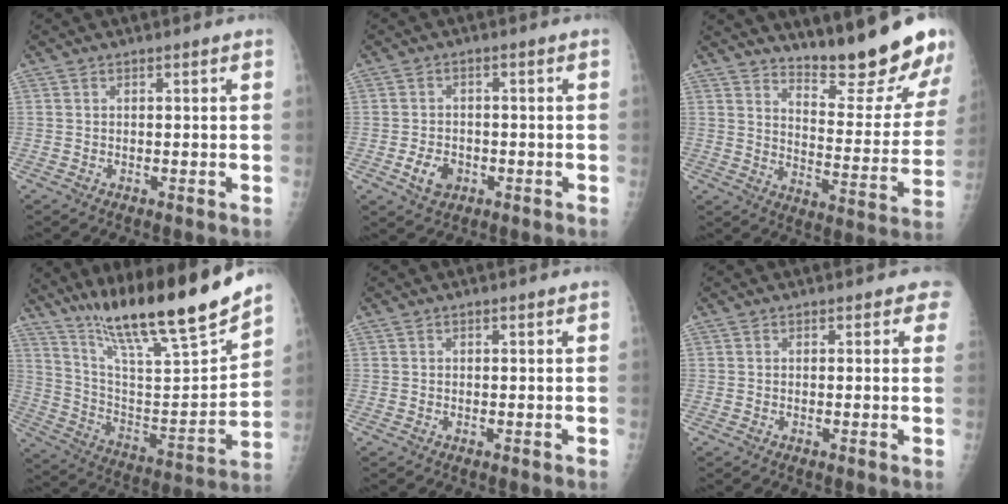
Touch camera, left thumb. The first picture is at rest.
{"total": 4.7, "force": [-1.8, 3.4, 2.7], "torque": [-0.039, 0.008, -0.027]}
{"total": 19.2, "force": [16.8, 2.5, 8.8], "torque": [-0.093, -0.155, 0.232]}
{"total": 23.7, "force": [18.8, 2.4, 14.2], "torque": [-0.214, -0.090, 0.323]}
{"total": 0.0}
{"total": 1.8, "force": [1.1, 1.1, 0.9], "torque": [0.015, -0.002, 0.000]}